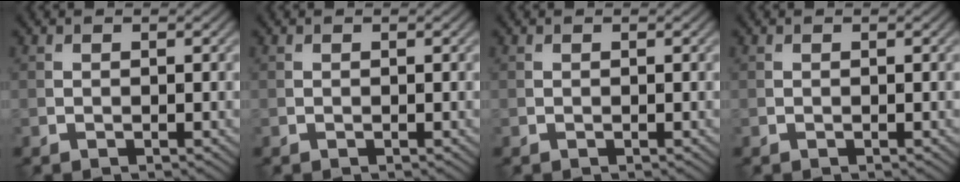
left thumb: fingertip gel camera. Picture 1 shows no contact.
{"total": 0.0}
{"total": 0.0}
{"total": 0.0}